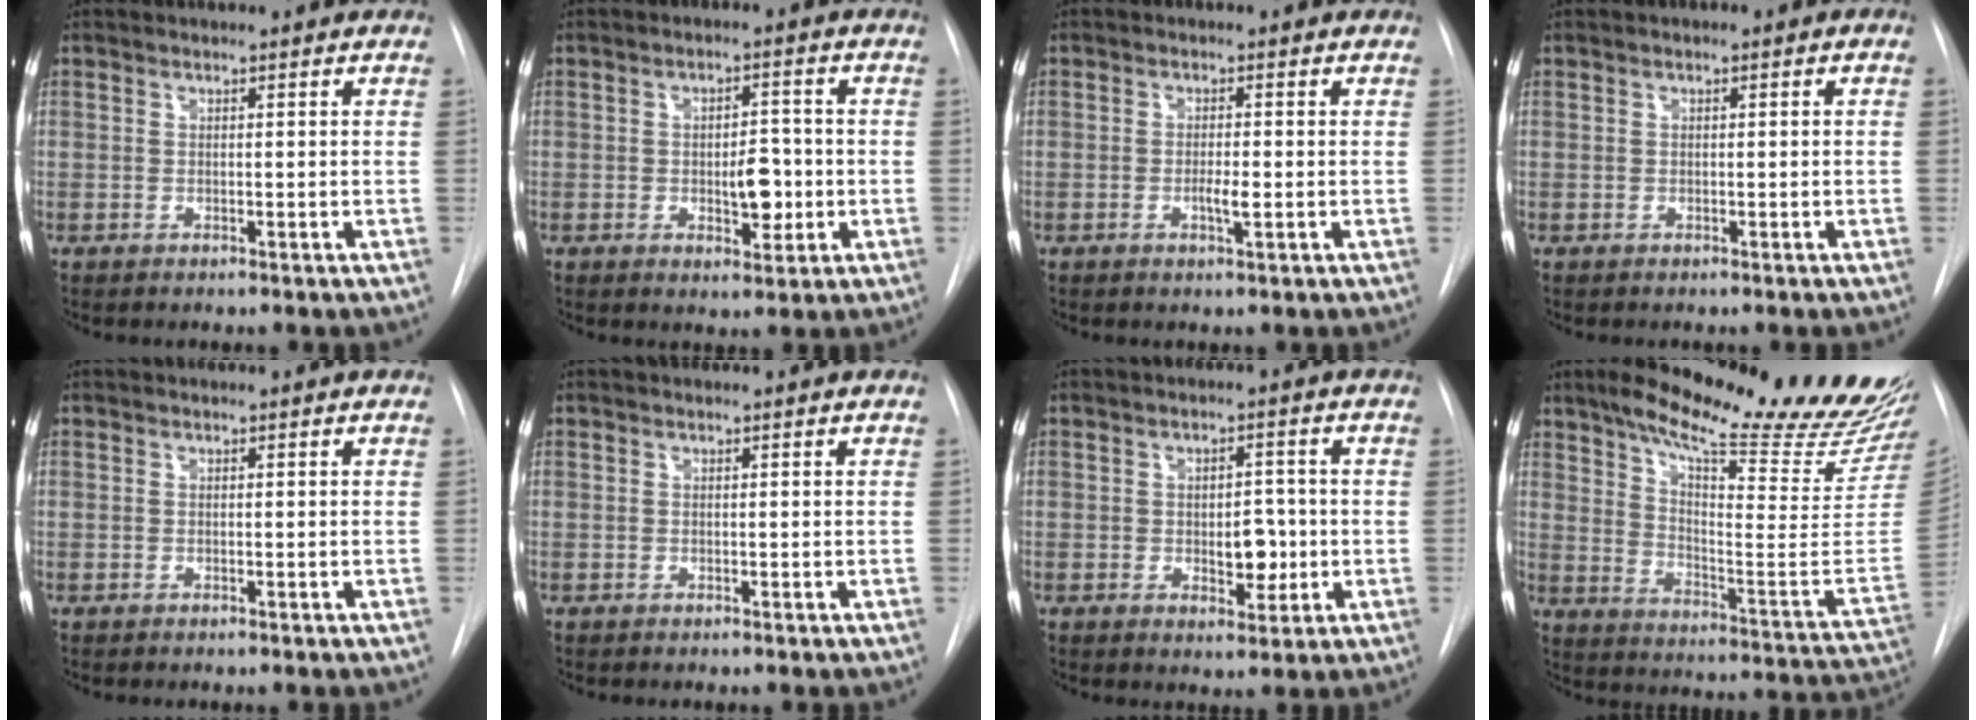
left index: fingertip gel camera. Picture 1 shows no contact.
{"total": 5.3, "force": [-0.9, 2.5, 4.5], "torque": [-0.059, 0.001, -0.008]}
{"total": 2.0, "force": [-0.6, 0.3, 1.9], "torque": [-0.037, -0.002, -0.009]}
{"total": 0.7, "force": [0.1, 0.4, 0.5], "torque": [-0.010, 0.003, 0.000]}
{"total": 0.0}
{"total": 0.0}
{"total": 4.8, "force": [-0.7, 2.6, 4.0], "torque": [-0.049, -0.001, -0.004]}
{"total": 27.0, "force": [22.2, 2.4, 15.2], "torque": [-0.233, -0.081, 0.296]}